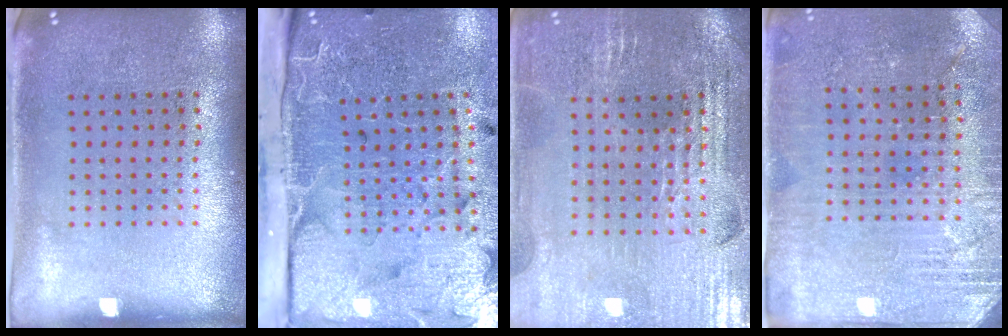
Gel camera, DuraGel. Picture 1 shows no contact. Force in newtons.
{"total": 4.9, "press": 3.9, "slide": 3.0}
{"total": 2.8, "press": 2.8, "slide": 0.5}
{"total": 2.9, "press": 2.8, "slide": 0.4}